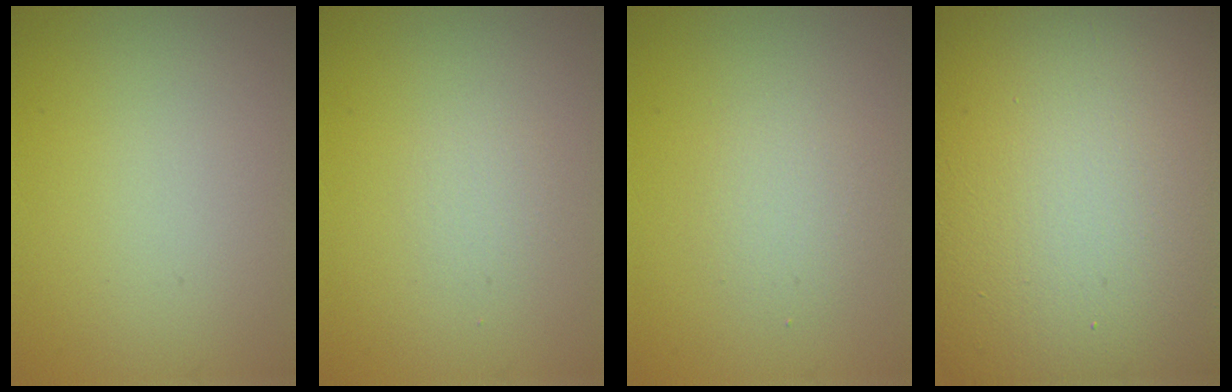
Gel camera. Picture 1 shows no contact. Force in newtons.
{"total": 0.9, "press": 0.9, "slide": 0.0}
{"total": 2.0, "press": 2.0, "slide": 0.1}
{"total": 25.4, "press": 25.4, "slide": 1.6}